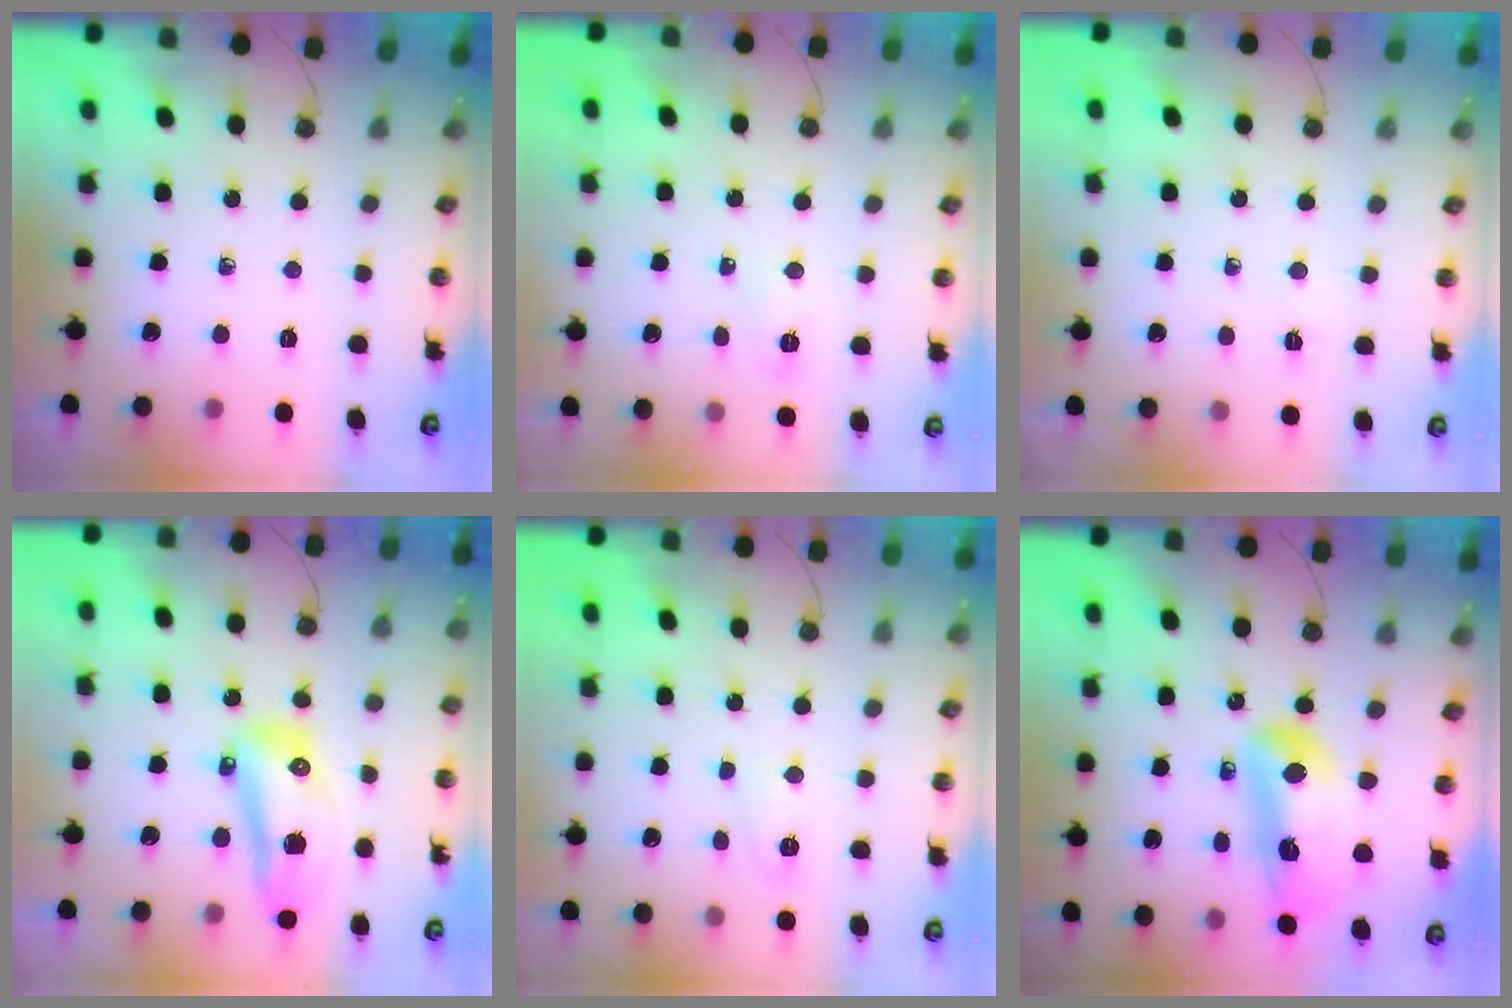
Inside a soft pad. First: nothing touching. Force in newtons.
{"total": 5.3, "press": 5.2, "slide": 0.7}
{"total": 5.7, "press": 2.4, "slide": 5.2}
{"total": 18.8, "press": 15.6, "slide": 10.4}
{"total": 5.3, "press": 5.2, "slide": 0.7}
{"total": 14.9, "press": 14.8, "slide": 1.7}